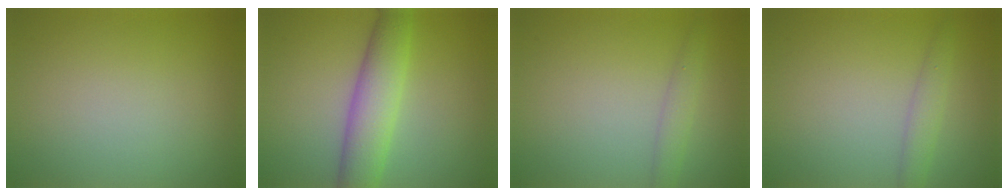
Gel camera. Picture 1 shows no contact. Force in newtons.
{"total": 5.4, "press": 5.4, "slide": 0.1}
{"total": 1.7, "press": 1.7, "slide": 0.1}
{"total": 1.8, "press": 1.8, "slide": 0.0}